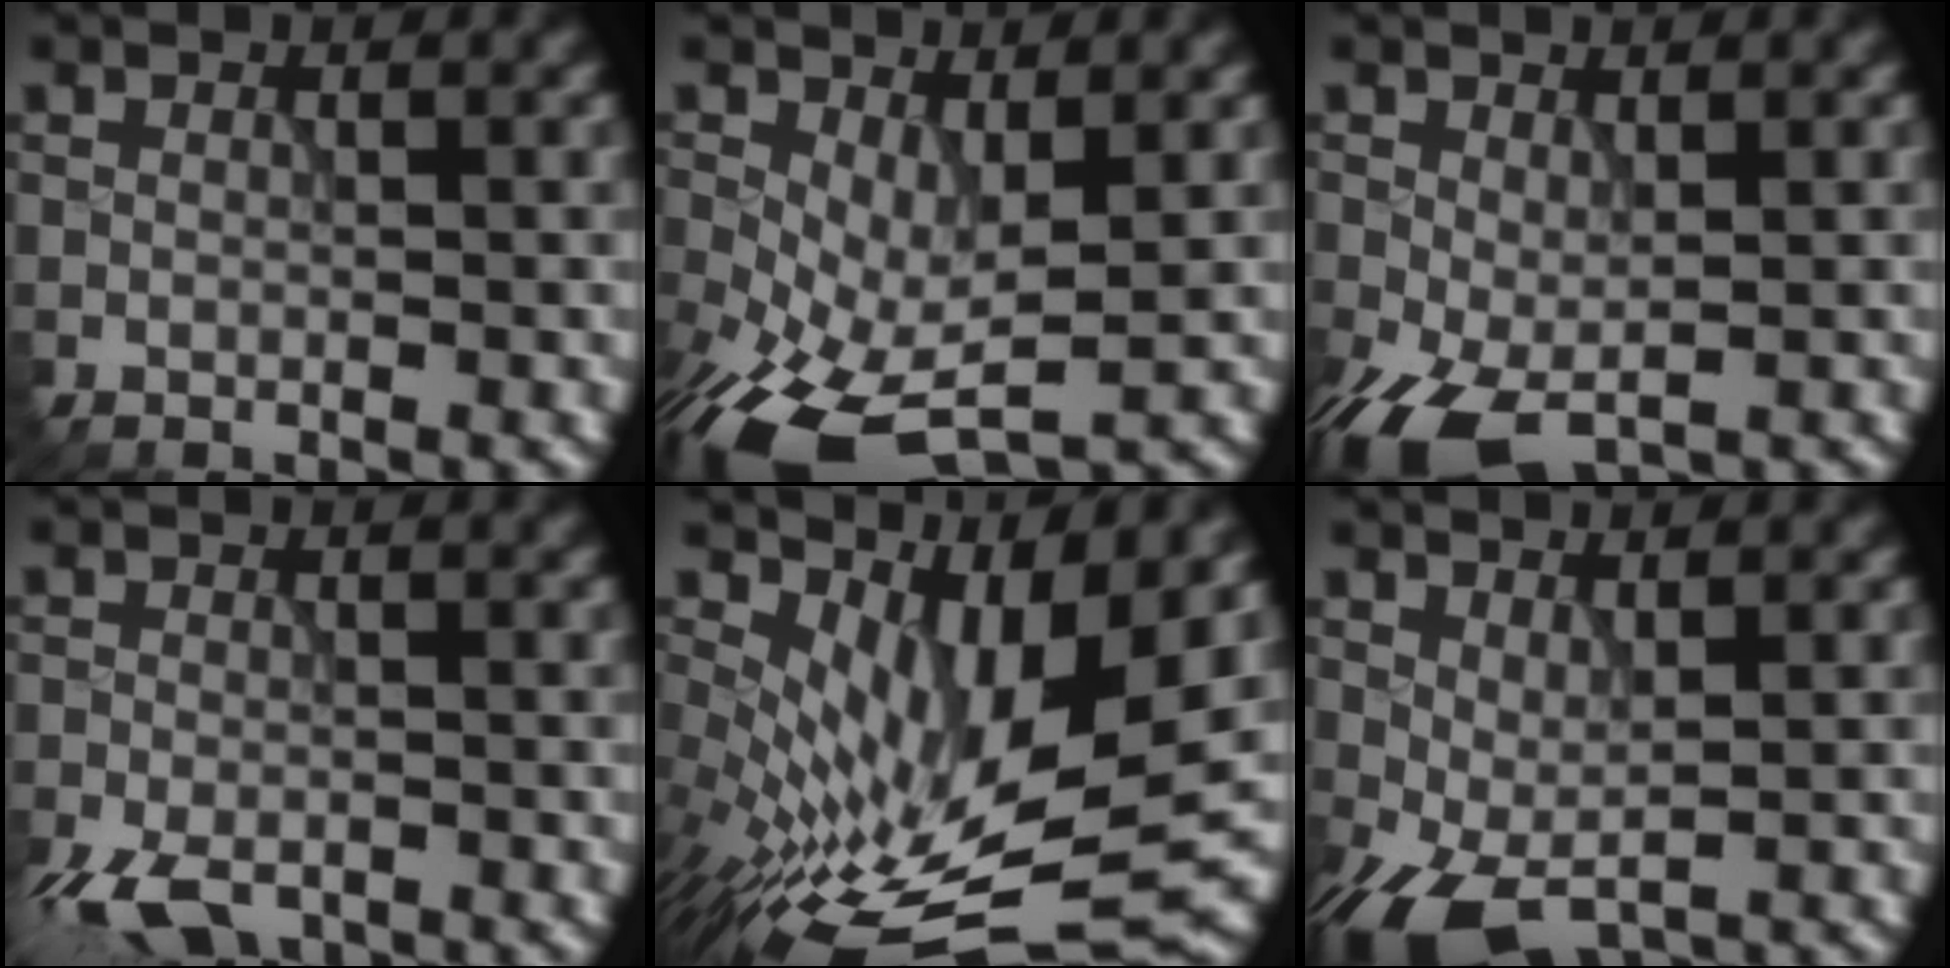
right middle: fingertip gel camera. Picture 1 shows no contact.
{"total": 8.7, "force": [-2.8, 4.5, 6.9], "torque": [-0.162, -0.026, -0.042]}
{"total": 5.5, "force": [-2.4, 2.8, 4.0], "torque": [-0.110, -0.021, -0.037]}
{"total": 5.1, "force": [-3.7, 2.0, 2.9], "torque": [-0.057, -0.017, -0.074]}
{"total": 11.5, "force": [1.6, 4.7, 10.4], "torque": [-0.202, -0.023, 0.044]}
{"total": 4.3, "force": [-1.4, 2.0, 3.5], "torque": [-0.088, -0.001, -0.027]}